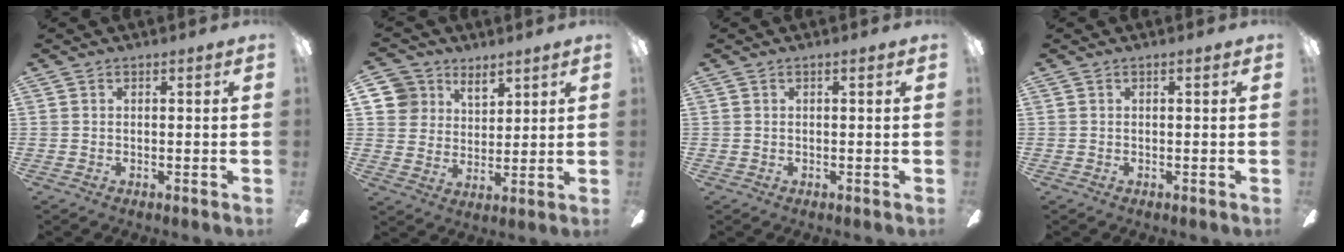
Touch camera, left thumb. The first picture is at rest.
{"total": 9.4, "force": [7.0, 6.2, 1.1], "torque": [-0.039, -0.039, 0.137]}
{"total": 0.5, "force": [0.1, 0.3, 0.4], "torque": [-0.008, 0.004, 0.000]}
{"total": 0.0}